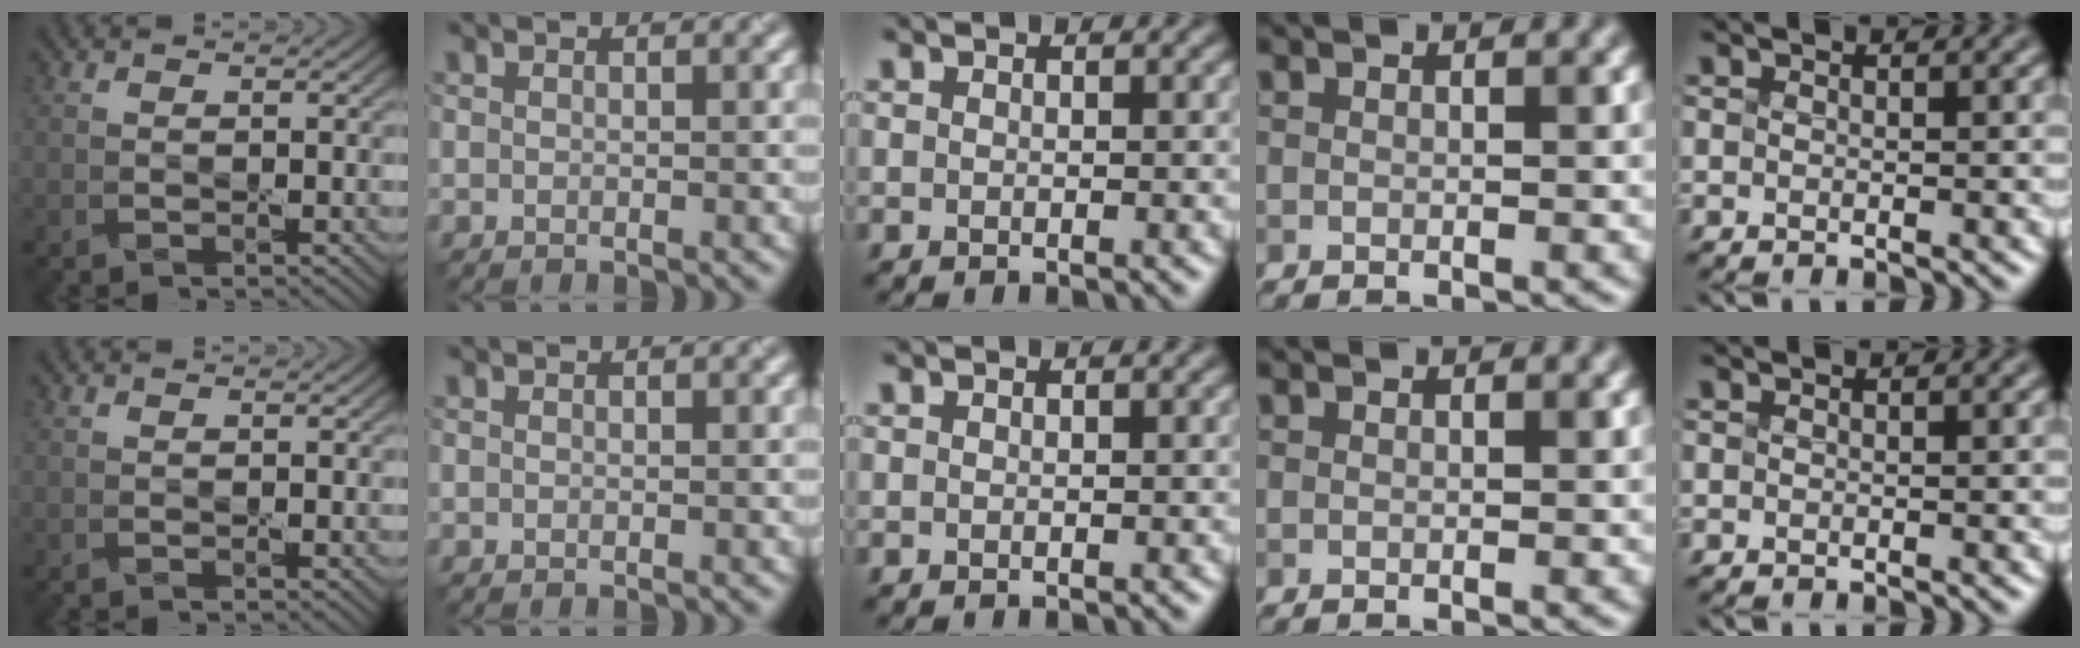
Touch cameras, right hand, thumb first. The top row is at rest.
{}